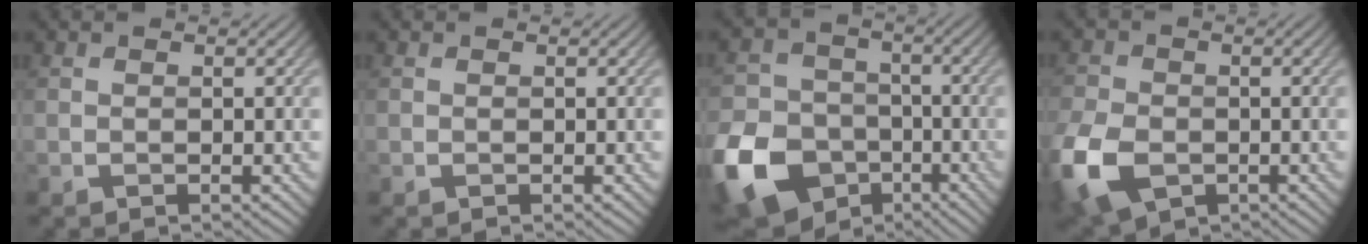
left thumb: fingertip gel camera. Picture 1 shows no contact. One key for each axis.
{"total": 0.0}
{"total": 14.9, "fx": -7.0, "fy": 11.2, "fz": 6.9, "tx": -0.204, "ty": -0.049, "tz": -0.132}
{"total": 10.1, "fx": -4.0, "fy": 6.7, "fz": 6.4, "tx": -0.182, "ty": -0.029, "tz": -0.074}